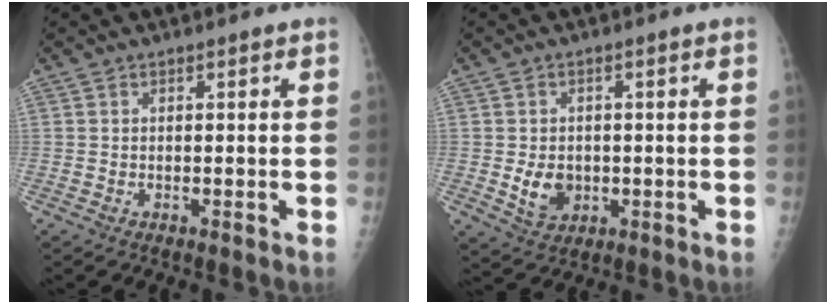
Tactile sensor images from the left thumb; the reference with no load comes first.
{"total": 6.2, "force": [-0.7, 4.9, 3.8], "torque": [-0.044, -0.005, 0.002]}